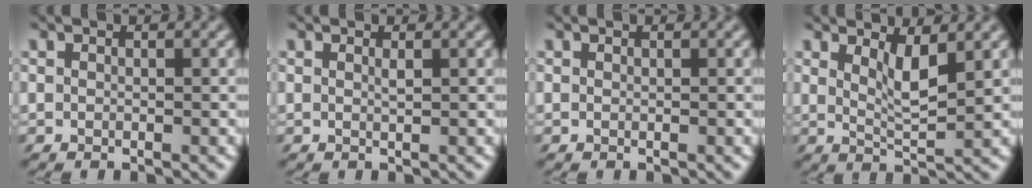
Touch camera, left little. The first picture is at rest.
{"total": 0.5, "force": [0.3, -0.3, 0.4], "torque": [-0.010, -0.003, 0.008]}
{"total": 0.0}
{"total": 2.7, "force": [1.4, 0.2, 2.2], "torque": [-0.044, -0.008, 0.024]}